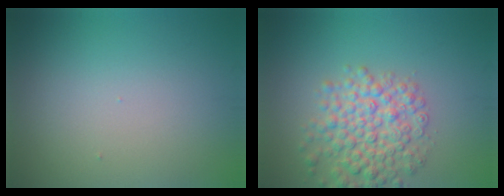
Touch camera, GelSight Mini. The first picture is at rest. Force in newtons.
{"total": 5.7, "press": 5.7, "slide": 0.2}